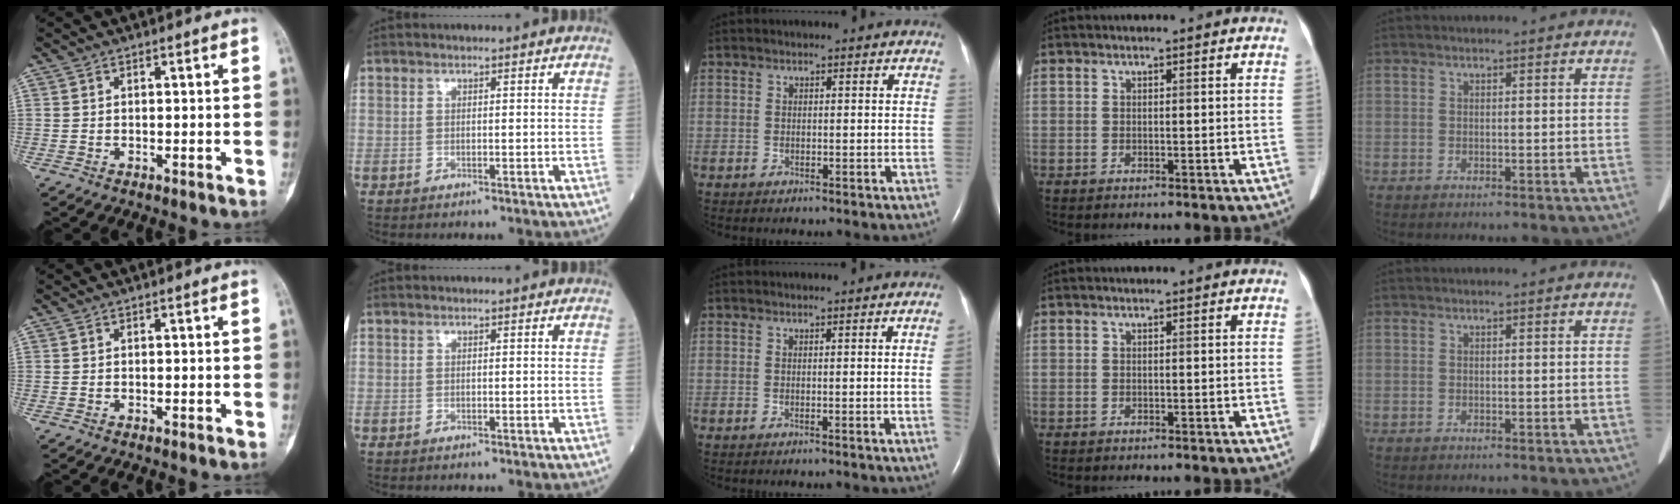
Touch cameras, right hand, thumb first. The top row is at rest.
{"middle": {"total": 1.9, "force": [-0.2, -0.9, 1.7], "torque": [-0.020, -0.001, -0.002]}}